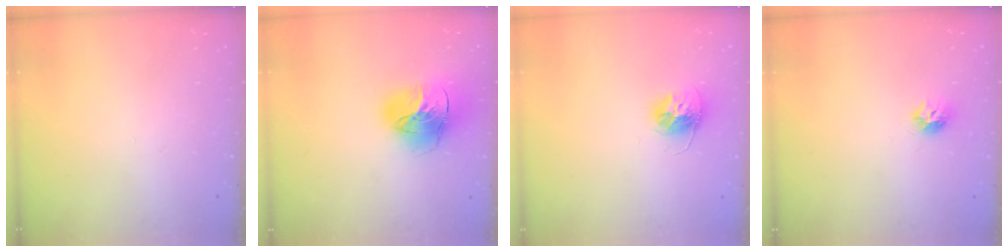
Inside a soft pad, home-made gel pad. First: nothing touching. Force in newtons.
{"total": 20.1, "press": 20.0, "slide": 2.1}
{"total": 11.4, "press": 11.3, "slide": 0.8}
{"total": 6.5, "press": 6.5, "slide": 0.3}